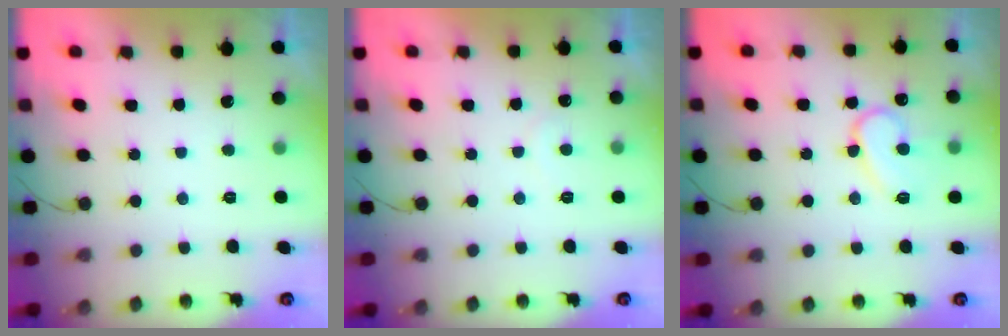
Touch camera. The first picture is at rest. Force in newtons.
{"total": 5.0, "press": 5.0, "slide": 0.3}
{"total": 11.1, "press": 11.0, "slide": 1.0}